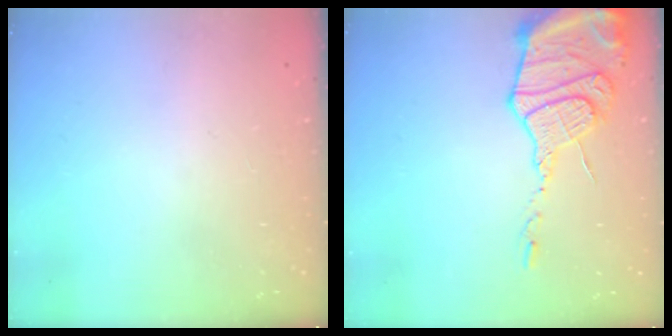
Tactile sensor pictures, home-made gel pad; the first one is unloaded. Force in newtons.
{"total": 16.4, "press": 16.3, "slide": 1.7}